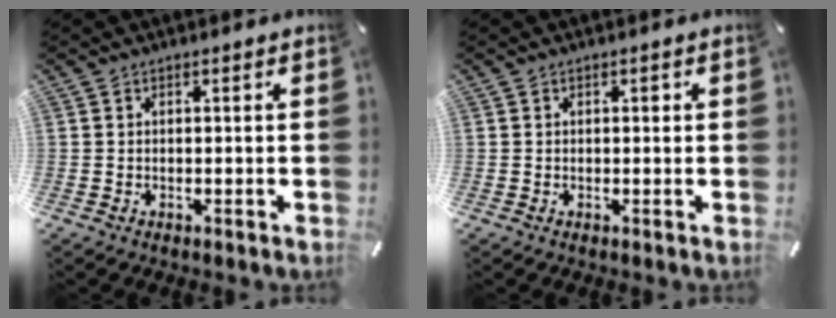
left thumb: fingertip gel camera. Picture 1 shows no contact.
{"total": 1.0, "force": [0.2, 0.7, 0.6], "torque": [-0.005, 0.001, -0.001]}